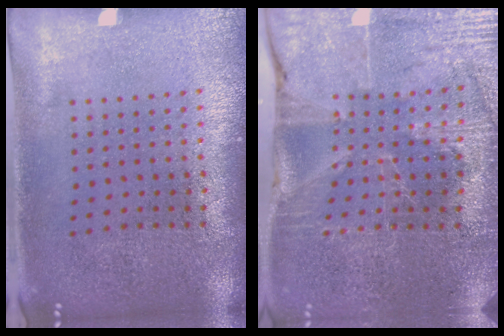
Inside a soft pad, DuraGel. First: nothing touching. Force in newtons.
{"total": 3.2, "press": 3.2, "slide": 0.2}